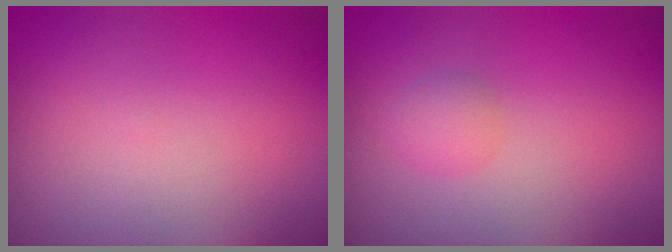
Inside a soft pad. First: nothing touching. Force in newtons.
{"total": 1.3, "press": 1.3, "slide": 0.1}